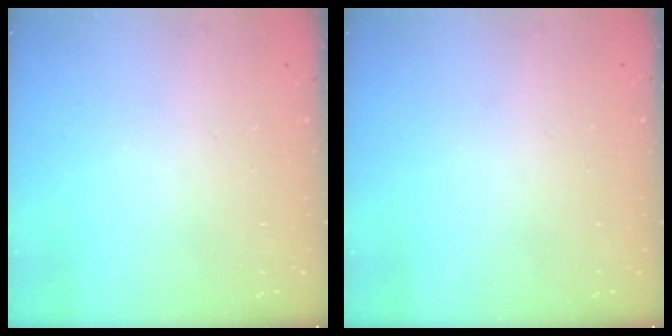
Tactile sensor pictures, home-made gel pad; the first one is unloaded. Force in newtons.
{"total": 0.0}